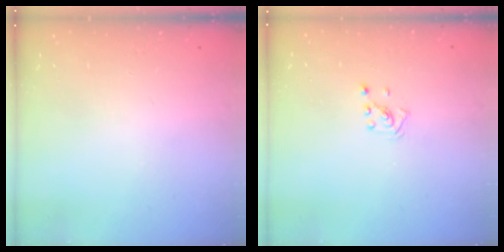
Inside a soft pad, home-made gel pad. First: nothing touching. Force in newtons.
{"total": 2.0, "press": 2.0, "slide": 0.6}